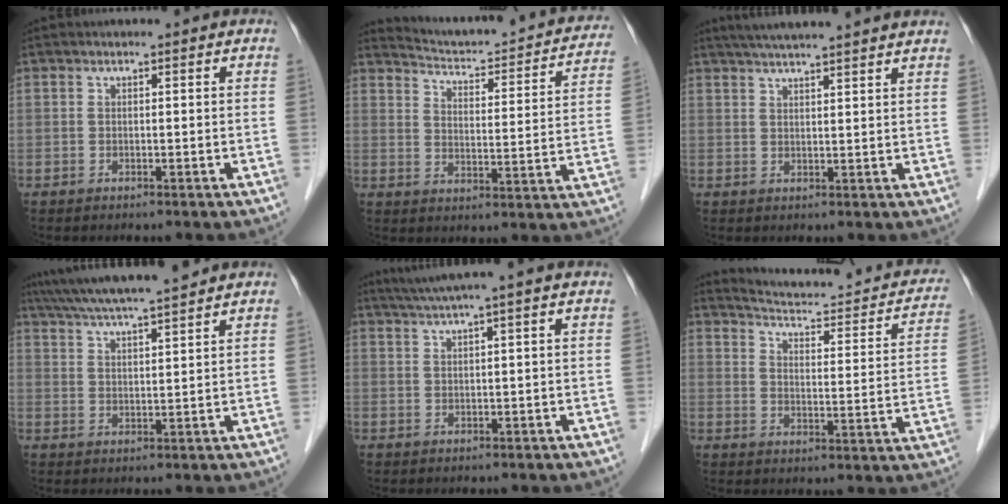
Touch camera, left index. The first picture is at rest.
{"total": 20.2, "force": [19.0, 2.8, 6.1], "torque": [-0.079, -0.039, 0.232]}
{"total": 13.3, "force": [11.7, 0.1, 6.3], "torque": [-0.103, 0.035, 0.152]}
{"total": 12.2, "force": [10.7, -0.5, 5.7], "torque": [-0.105, 0.021, 0.164]}
{"total": 4.4, "force": [3.4, -1.6, 2.3], "torque": [-0.038, 0.015, 0.063]}
{"total": 17.7, "force": [15.9, 3.5, 6.9], "torque": [-0.085, -0.021, 0.188]}